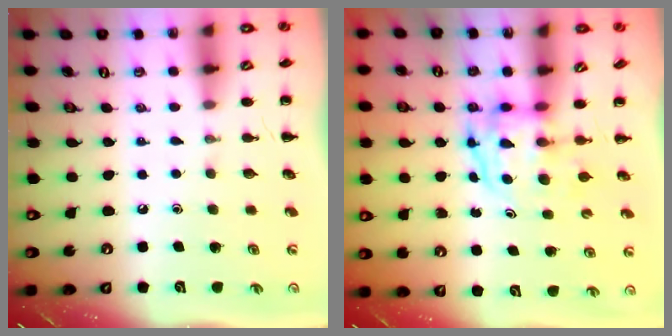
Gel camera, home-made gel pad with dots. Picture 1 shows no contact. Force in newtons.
{"total": 3.9, "press": 3.9, "slide": 0.7}